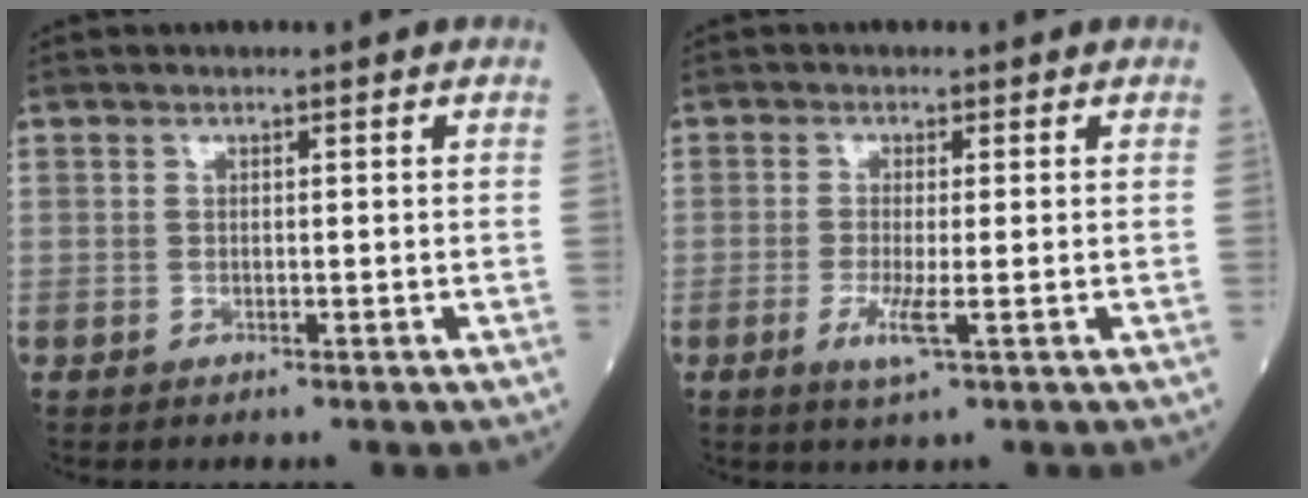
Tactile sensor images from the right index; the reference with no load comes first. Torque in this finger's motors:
{"motor_torque": [1.16, -0.14, 0.50, 0.09]}